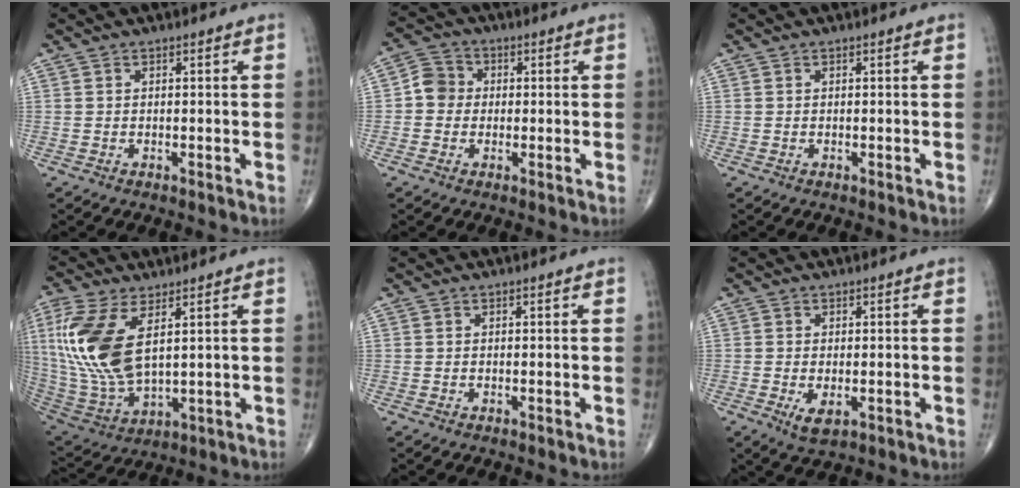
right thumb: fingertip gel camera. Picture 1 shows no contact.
{"total": 4.8, "force": [-0.2, 4.5, 1.8], "torque": [-0.013, 0.012, -0.014]}
{"total": 0.0}
{"total": 17.3, "force": [4.8, 8.2, 14.4], "torque": [-0.323, -0.019, 0.106]}
{"total": 0.0}
{"total": 3.4, "force": [-0.9, 1.7, 2.7], "torque": [-0.049, -0.008, -0.009]}